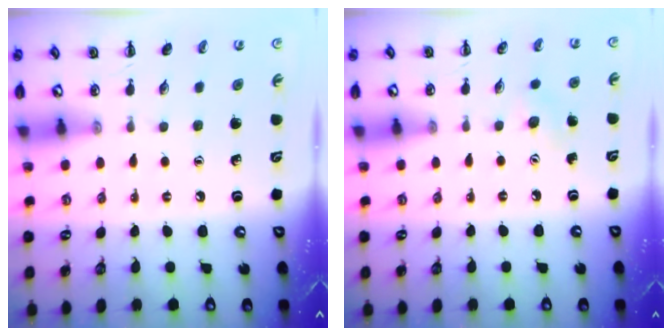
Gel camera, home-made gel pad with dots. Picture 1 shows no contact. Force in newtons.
{"total": 5.5, "press": 5.2, "slide": 1.6}